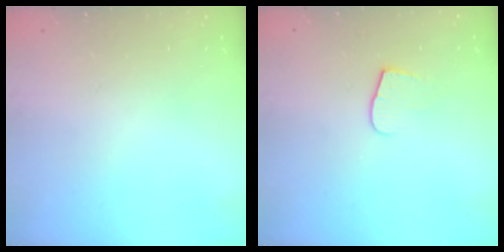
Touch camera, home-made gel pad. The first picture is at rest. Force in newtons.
{"total": 5.7, "press": 5.7, "slide": 0.5}